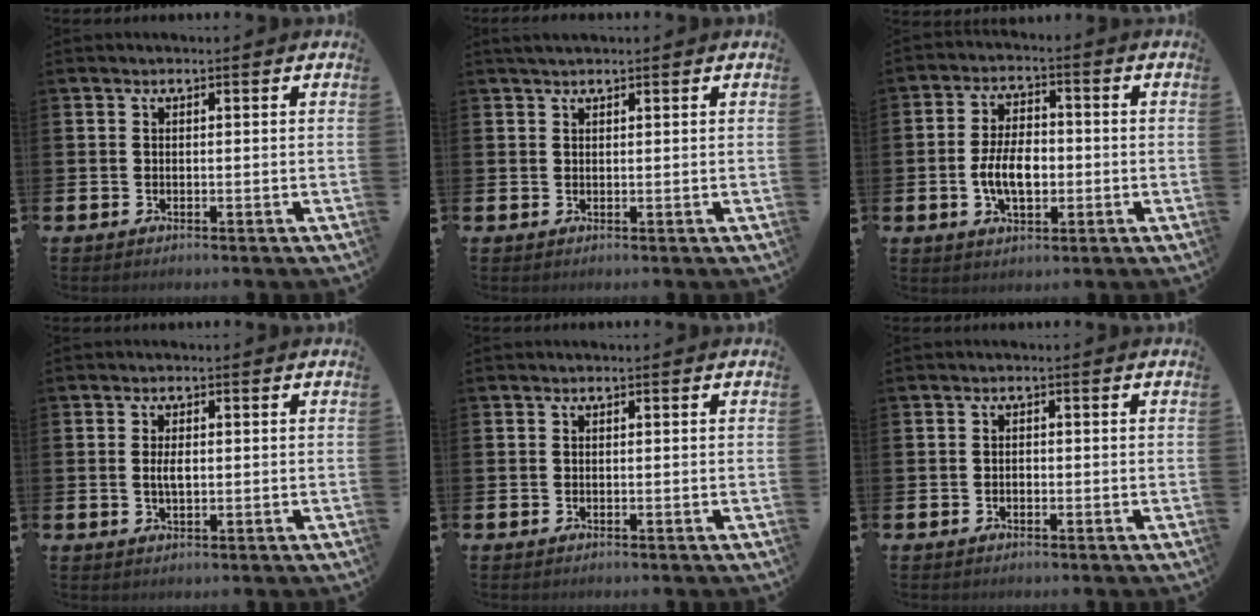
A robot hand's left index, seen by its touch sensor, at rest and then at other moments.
{"total": 1.4, "force": [1.3, 0.4, 0.5], "torque": [0.001, -0.001, 0.020]}
{"total": 6.3, "force": [-1.0, 3.6, 5.2], "torque": [-0.088, 0.004, -0.022]}
{"total": 2.4, "force": [0.2, 1.1, 2.1], "torque": [-0.031, -0.001, -0.001]}
{"total": 0.0}
{"total": 0.7, "force": [-0.3, 0.5, 0.3], "torque": [-0.013, 0.004, -0.007]}